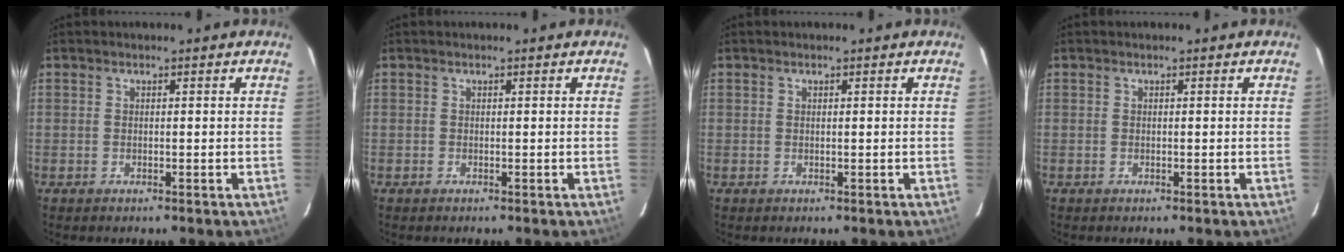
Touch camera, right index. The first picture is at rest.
{"total": 0.0}
{"total": 0.0}
{"total": 0.0}